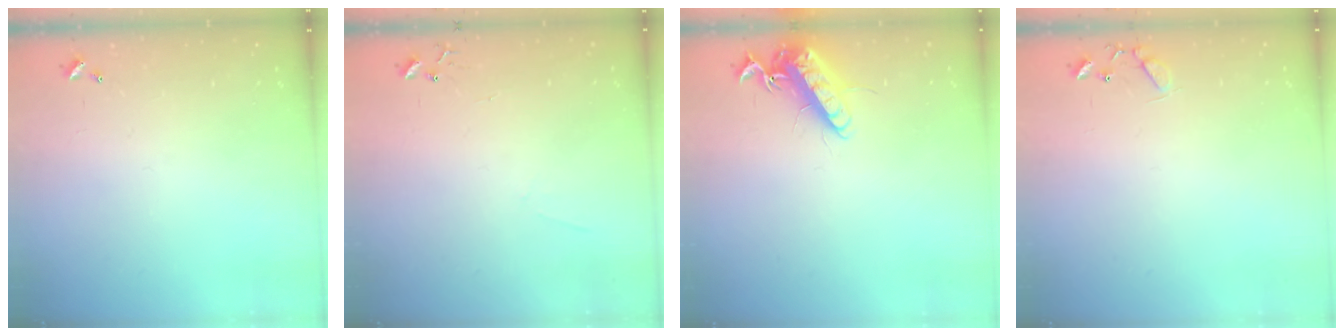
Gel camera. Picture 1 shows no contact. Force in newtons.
{"total": 4.4, "press": 4.4, "slide": 0.4}
{"total": 14.3, "press": 14.1, "slide": 2.1}
{"total": 7.7, "press": 7.7, "slide": 0.5}